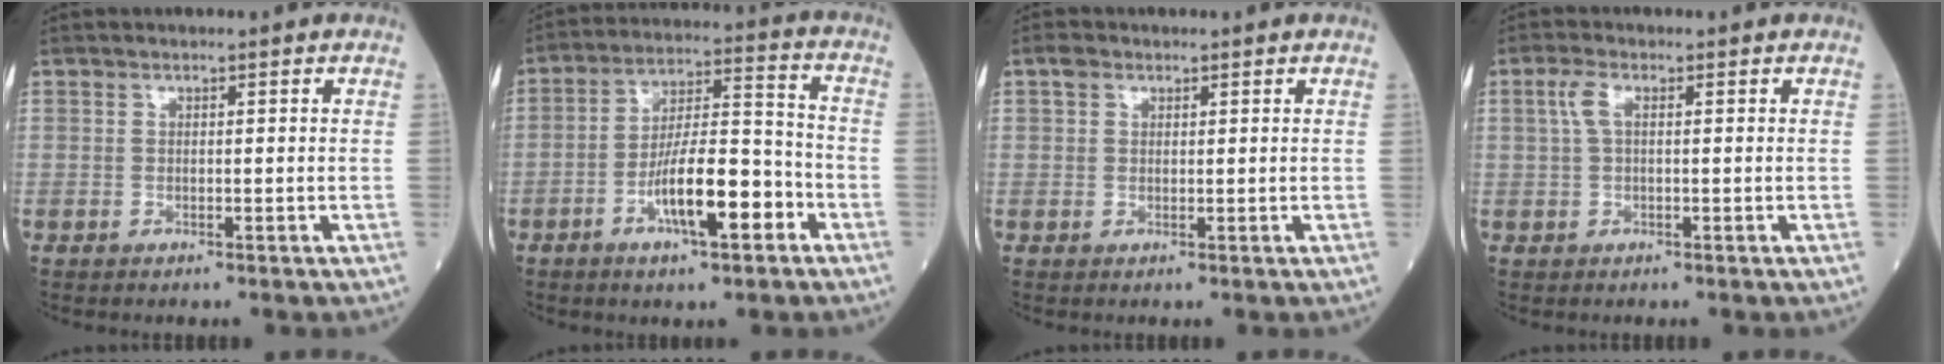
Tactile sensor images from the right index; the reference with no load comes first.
{"total": 11.7, "force": [-5.0, 2.6, 10.3], "torque": [-0.187, 0.011, -0.082]}
{"total": 1.5, "force": [0.8, 1.2, 0.6], "torque": [-0.012, 0.008, 0.013]}
{"total": 2.5, "force": [0.6, 0.9, 2.2], "torque": [-0.058, 0.013, 0.015]}